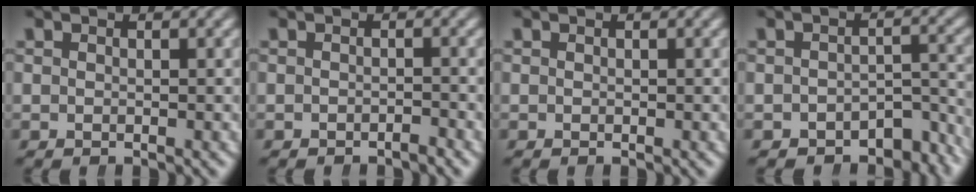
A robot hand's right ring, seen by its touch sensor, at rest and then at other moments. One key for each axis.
{"total": 1.2, "fx": -1.1, "fy": -0.1, "fz": -0.4, "tx": 0.012, "ty": 0.000, "tz": -0.016}
{"total": 0.0}
{"total": 5.6, "fx": -4.8, "fy": 2.2, "fz": 1.6, "tx": 0.008, "ty": -0.012, "tz": -0.069}